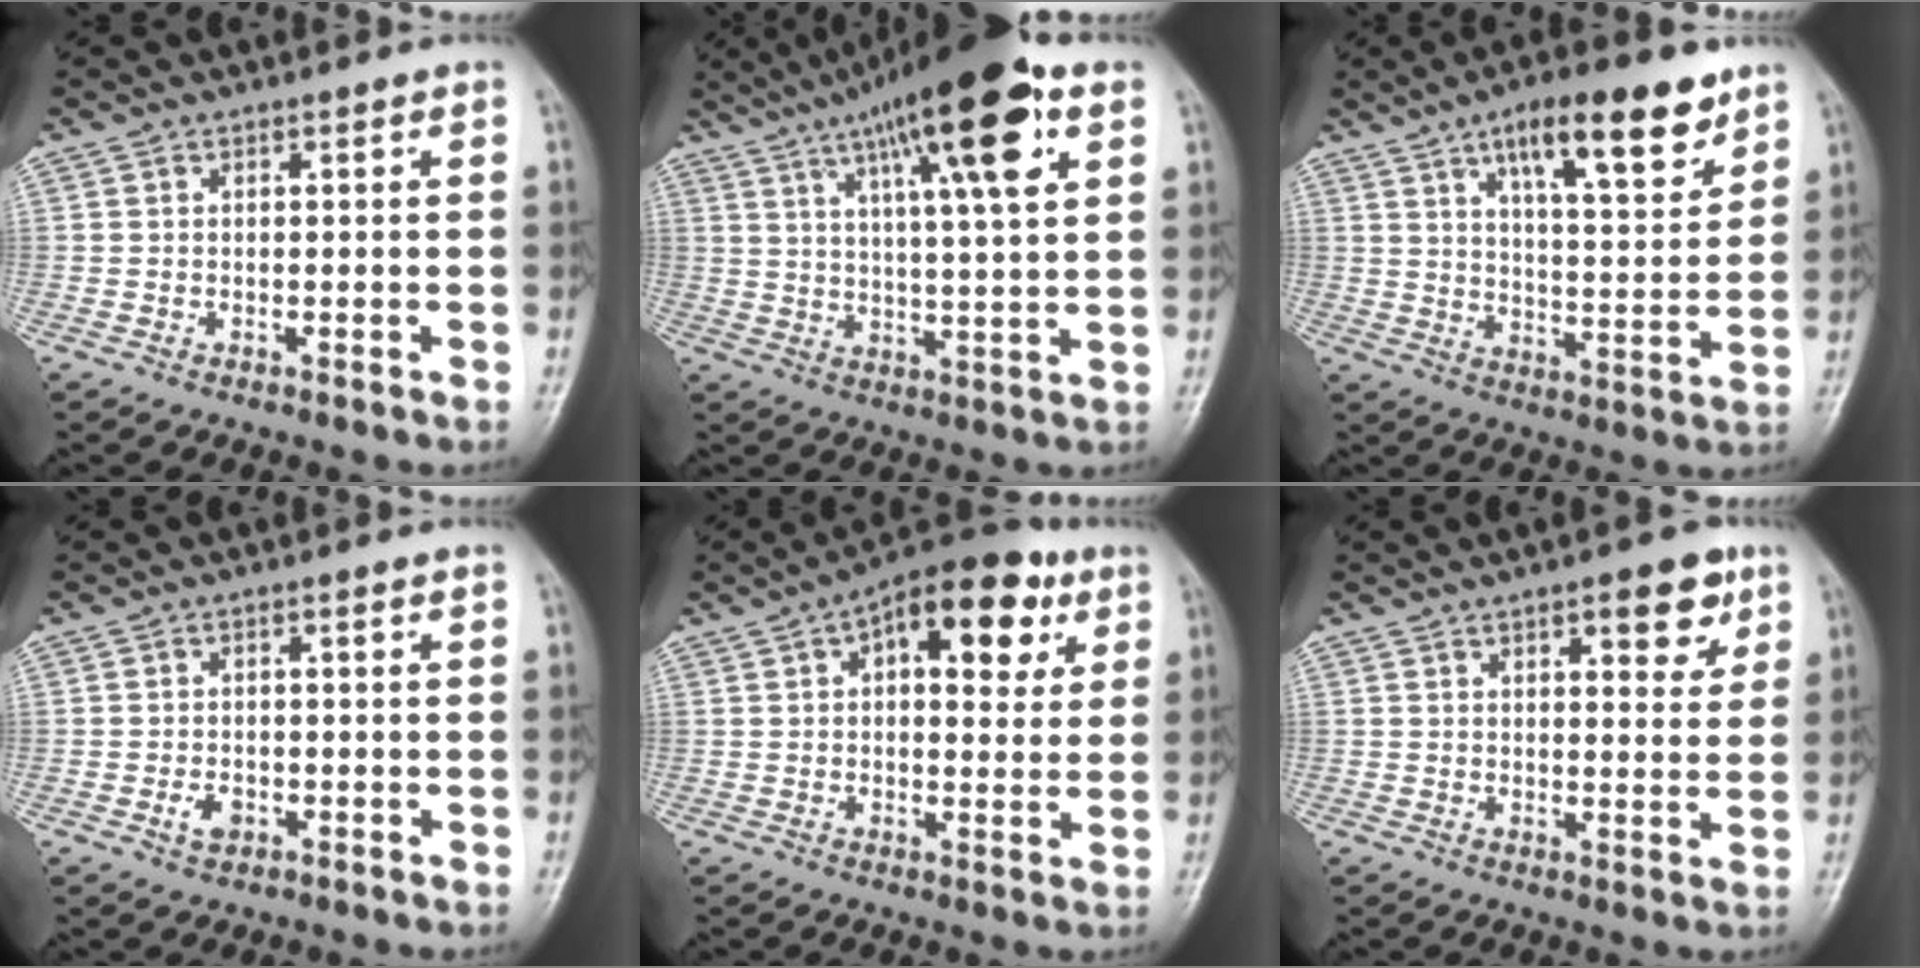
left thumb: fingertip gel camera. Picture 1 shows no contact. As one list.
[{"total": 19.6, "force": [9.6, 4.2, 16.5], "torque": [-0.251, -0.010, 0.150]}, {"total": 15.5, "force": [9.2, 4.9, 11.5], "torque": [-0.147, -0.043, 0.144]}, {"total": 2.7, "force": [-1.1, 1.8, 1.7], "torque": [-0.028, 0.006, -0.016]}, {"total": 15.1, "force": [5.8, 7.6, 11.7], "torque": [-0.123, 0.007, 0.076]}, {"total": 7.6, "force": [4.0, 3.1, 5.7], "torque": [-0.051, -0.017, 0.048]}]